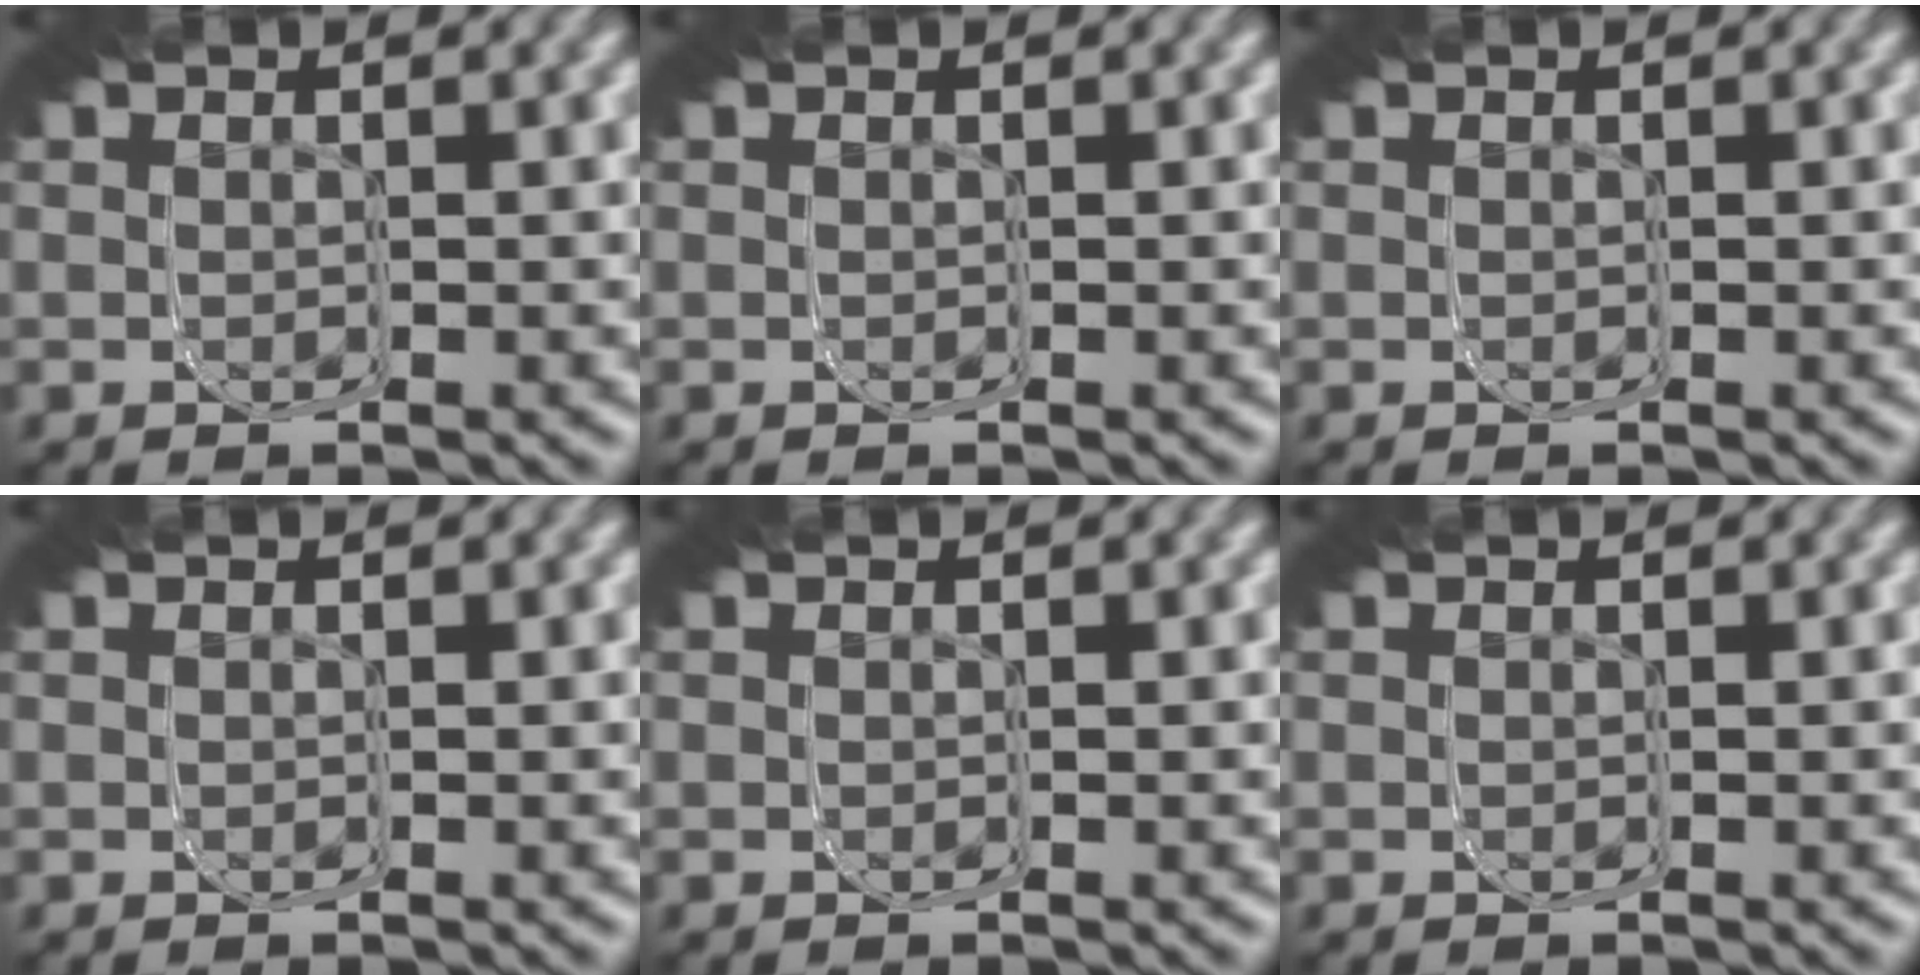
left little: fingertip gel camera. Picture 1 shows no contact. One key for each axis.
{"total": 0.0}
{"total": 0.0}
{"total": 0.0}
{"total": 0.0}
{"total": 0.0}